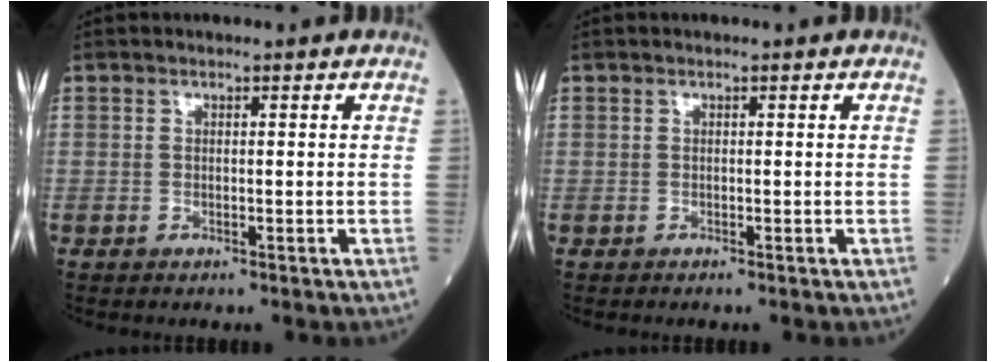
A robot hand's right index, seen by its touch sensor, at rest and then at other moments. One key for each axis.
{"total": 0.0}